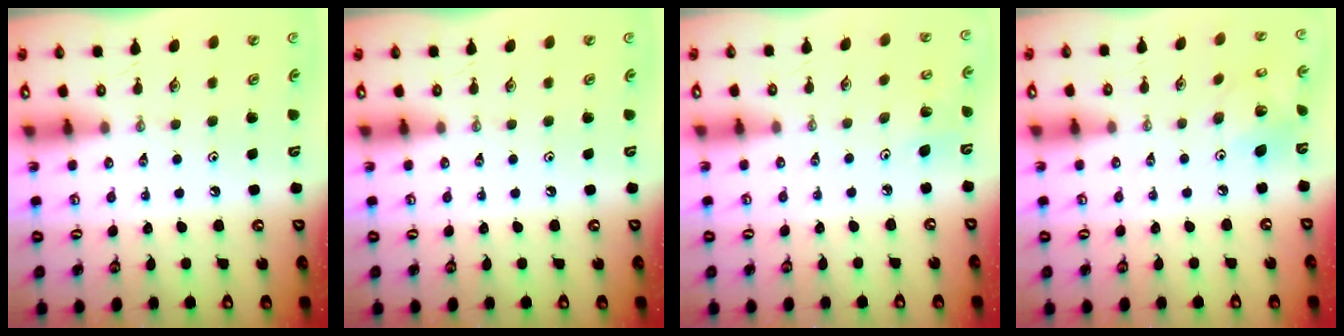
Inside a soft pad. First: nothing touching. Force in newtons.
{"total": 0.0}
{"total": 4.7, "press": 4.7, "slide": 0.7}
{"total": 7.4, "press": 7.4, "slide": 0.2}